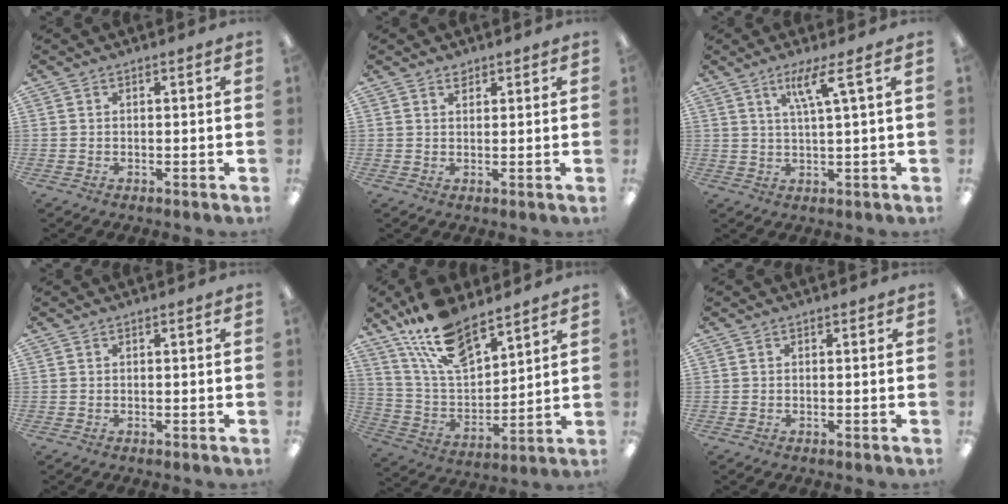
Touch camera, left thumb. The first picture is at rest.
{"total": 1.4, "force": [1.3, 0.5, 0.3], "torque": [-0.001, -0.004, 0.022]}
{"total": 6.4, "force": [3.0, 0.2, 5.6], "torque": [-0.119, -0.001, 0.047]}
{"total": 0.0}
{"total": 16.5, "force": [12.4, 6.4, 8.9], "torque": [-0.184, -0.057, 0.224]}
{"total": 0.0}